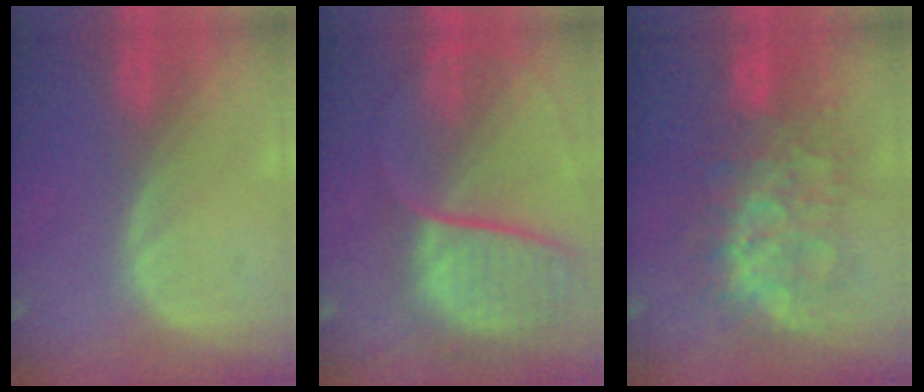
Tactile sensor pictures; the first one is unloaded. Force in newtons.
{"total": 11.6, "press": 9.6, "slide": 6.5}
{"total": 9.7, "press": 9.6, "slide": 0.7}